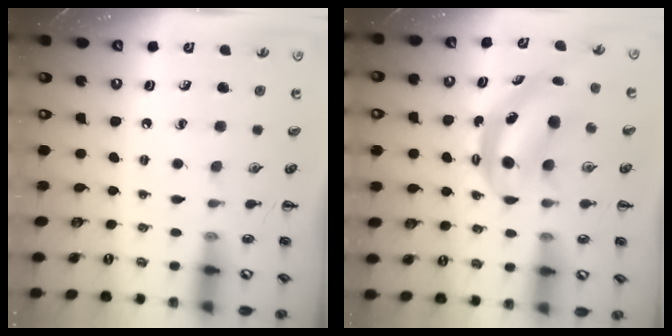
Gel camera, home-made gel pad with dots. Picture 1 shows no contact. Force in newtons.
{"total": 6.3, "press": 6.2, "slide": 0.6}